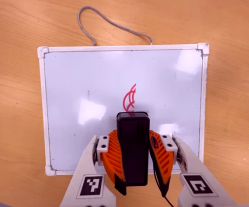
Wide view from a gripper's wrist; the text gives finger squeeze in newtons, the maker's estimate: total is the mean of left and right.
{"total": 8.8, "left": 7.4, "right": 10.2}